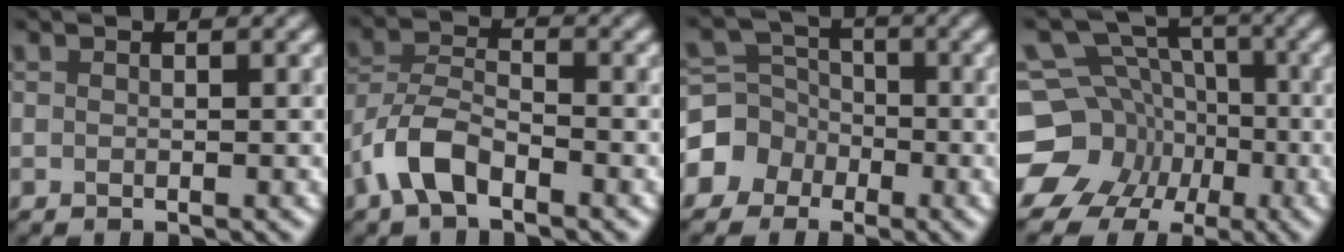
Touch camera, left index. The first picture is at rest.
{"total": 4.8, "force": [-2.9, 2.3, 3.1], "torque": [-0.061, 0.009, -0.068]}
{"total": 4.0, "force": [-1.7, 3.6, 0.4], "torque": [0.006, 0.012, -0.053]}
{"total": 11.5, "force": [-4.8, 10.1, 2.9], "torque": [-0.069, -0.007, -0.088]}